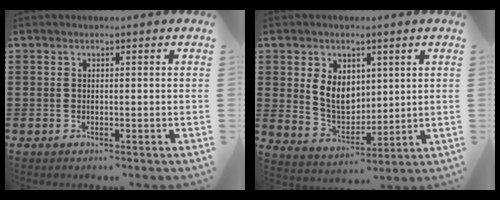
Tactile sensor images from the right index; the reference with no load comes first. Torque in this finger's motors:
{"motor_torque": [1.43, 0.71, 0.33, 0.19]}